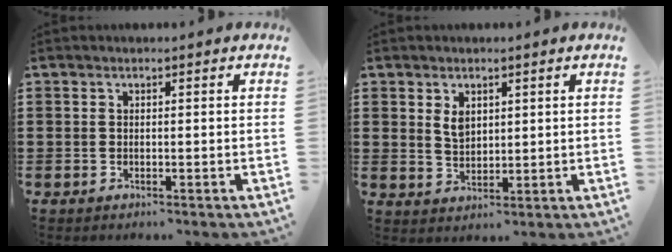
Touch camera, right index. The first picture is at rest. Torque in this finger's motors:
{"motor_torque": [0.19, 0.06, 0.08, 0.08]}